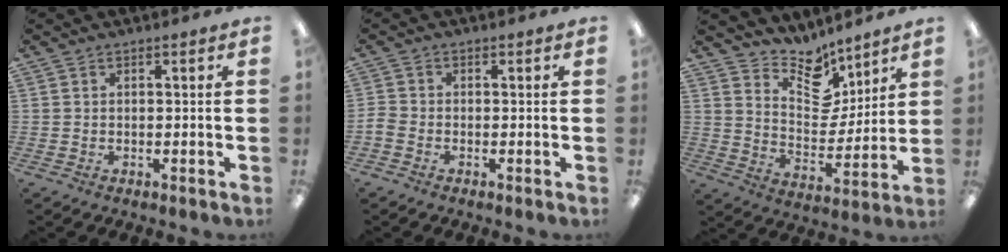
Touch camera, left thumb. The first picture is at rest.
{"total": 1.7, "force": [-0.9, 1.2, 0.7], "torque": [-0.012, 0.003, -0.017]}
{"total": 11.0, "force": [9.1, 5.3, 3.1], "torque": [-0.054, -0.078, 0.172]}